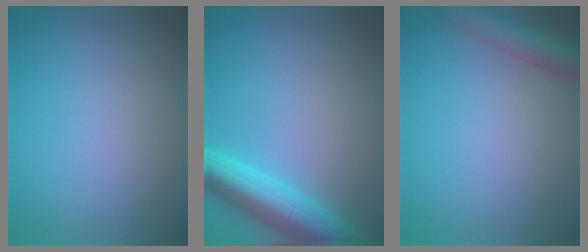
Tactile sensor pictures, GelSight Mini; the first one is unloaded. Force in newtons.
{"total": 6.8, "press": 6.8, "slide": 0.4}
{"total": 4.0, "press": 4.0, "slide": 0.3}